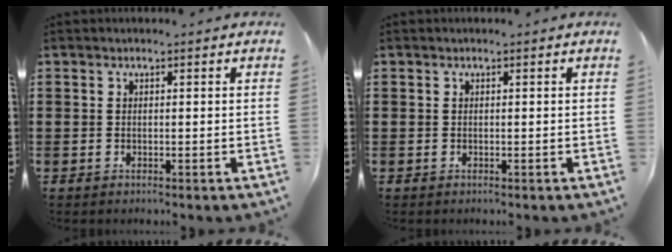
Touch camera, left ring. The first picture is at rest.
{"total": 0.0}